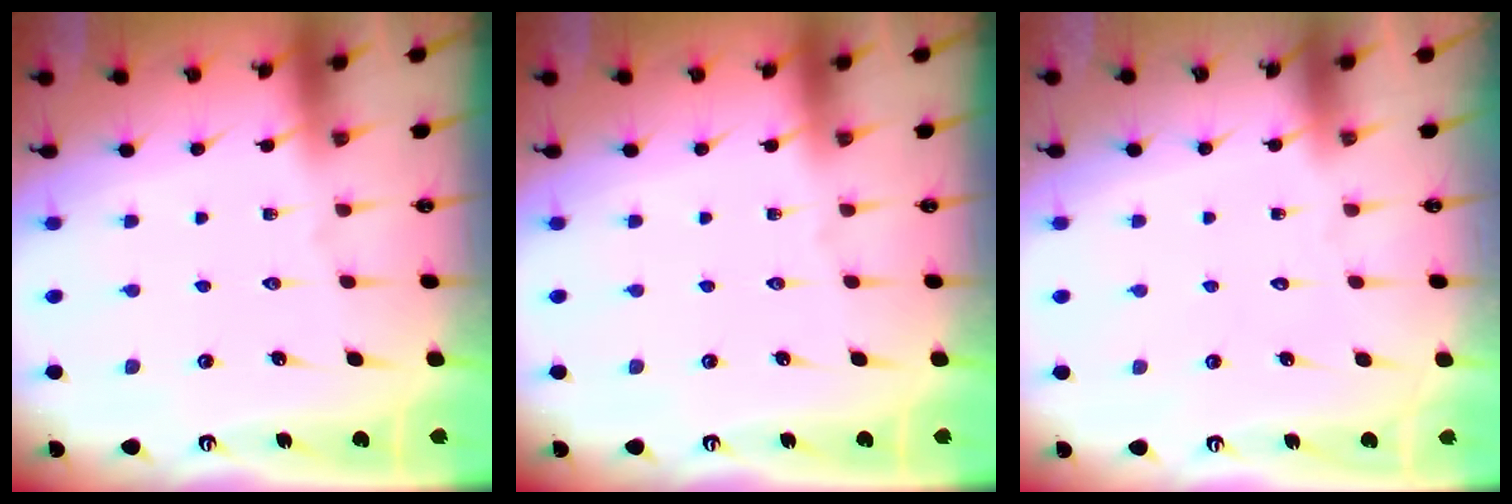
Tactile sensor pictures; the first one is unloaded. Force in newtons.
{"total": 0.0}
{"total": 1.8, "press": 1.7, "slide": 0.1}